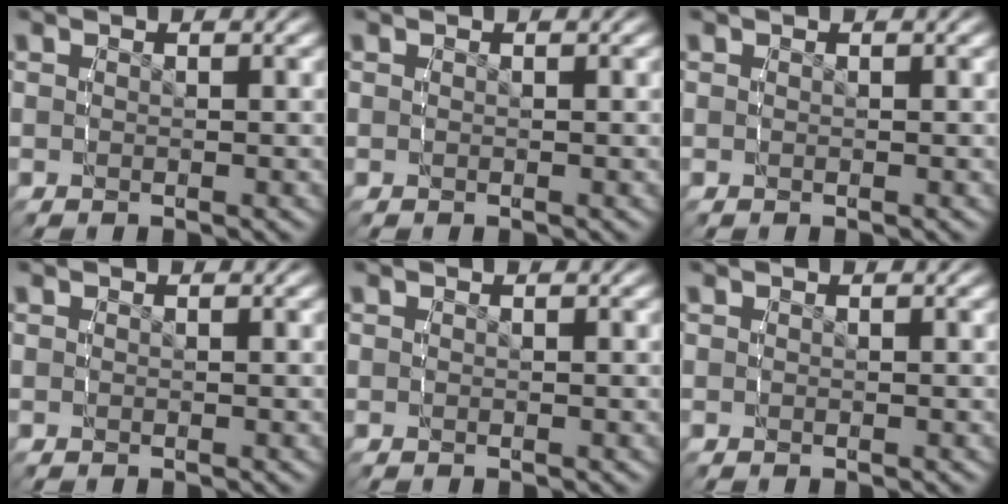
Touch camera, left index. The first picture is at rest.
{"total": 0.0}
{"total": 0.0}
{"total": 0.0}
{"total": 0.0}
{"total": 0.0}